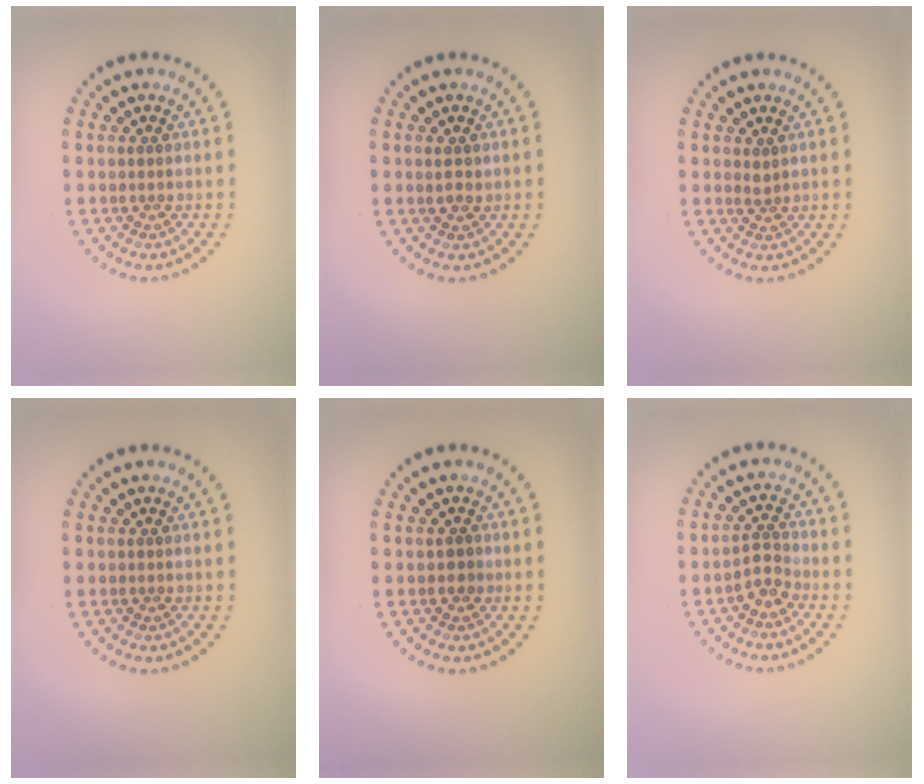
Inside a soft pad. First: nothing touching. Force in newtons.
{"total": 1.2, "press": 1.2, "slide": 0.3}
{"total": 0.8, "press": 0.6, "slide": 0.6}
{"total": 0.0}
{"total": 0.8, "press": 0.7, "slide": 0.3}
{"total": 2.0, "press": 1.5, "slide": 1.2}